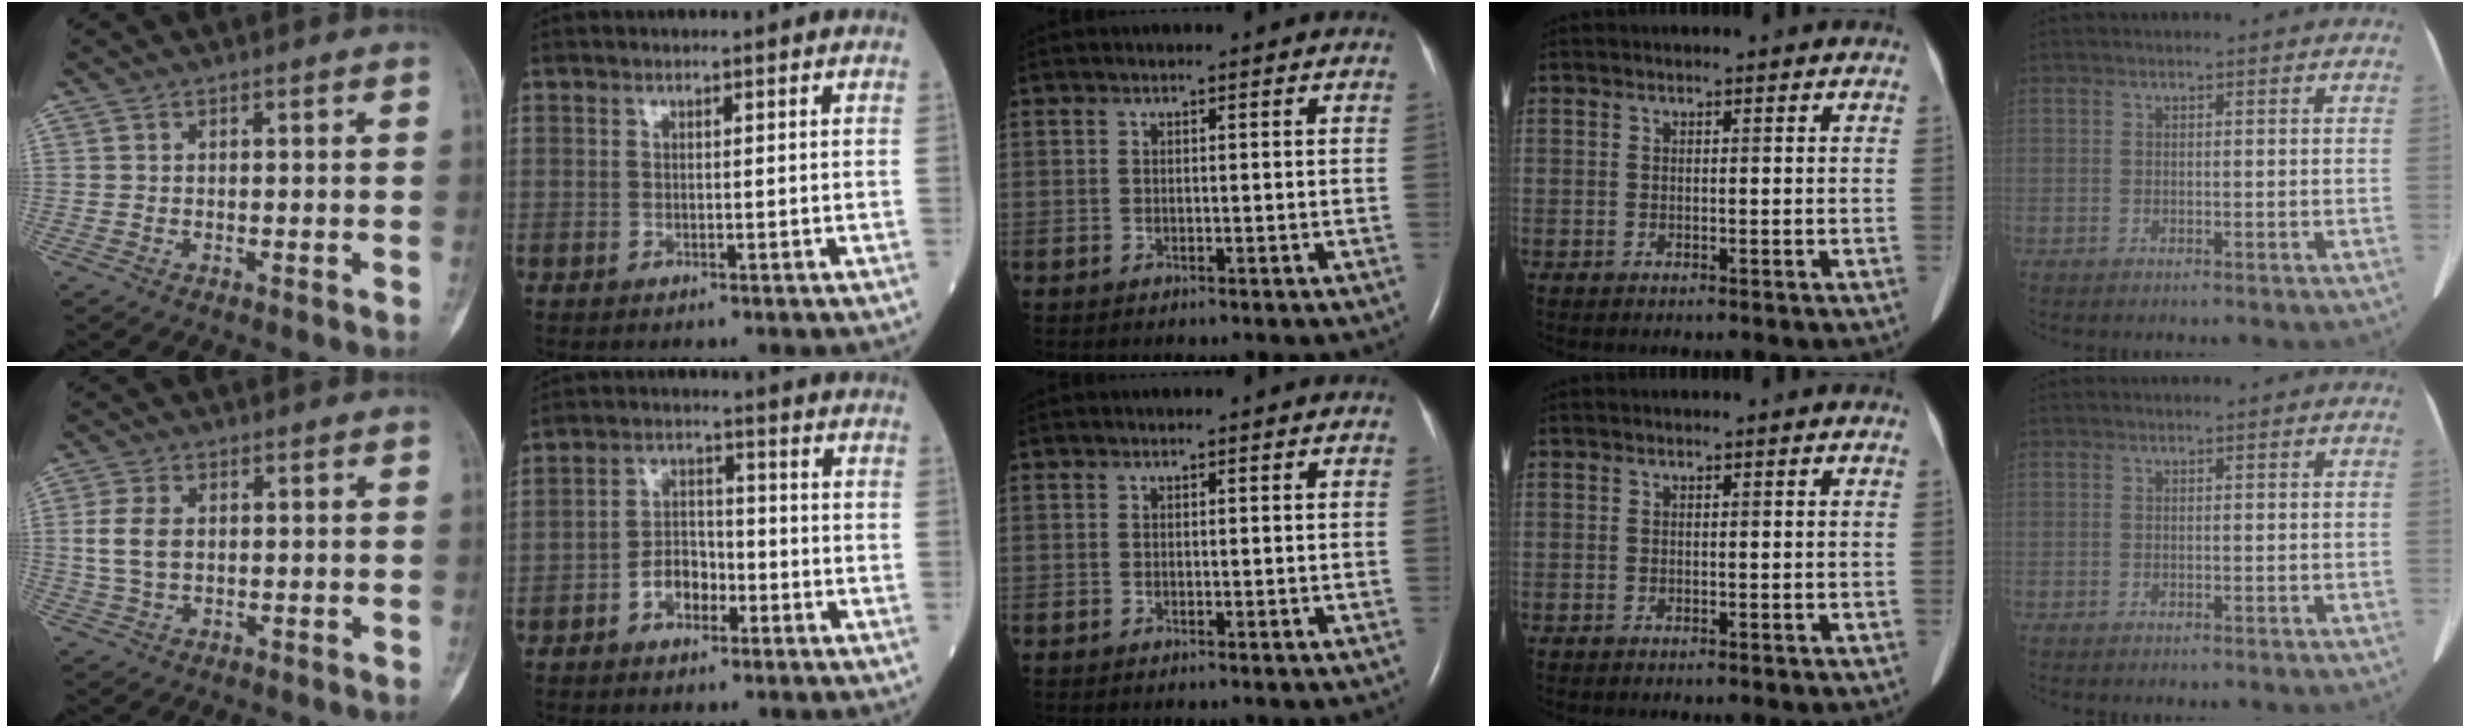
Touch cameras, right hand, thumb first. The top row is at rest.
{"thumb": {"total": 5.7, "force": [0.6, 3.7, 4.3], "torque": [-0.097, 0.004, 0.014]}, "index": {"total": 5.3, "force": [-2.5, 3.3, 3.3], "torque": [-0.056, 0.016, -0.047]}}